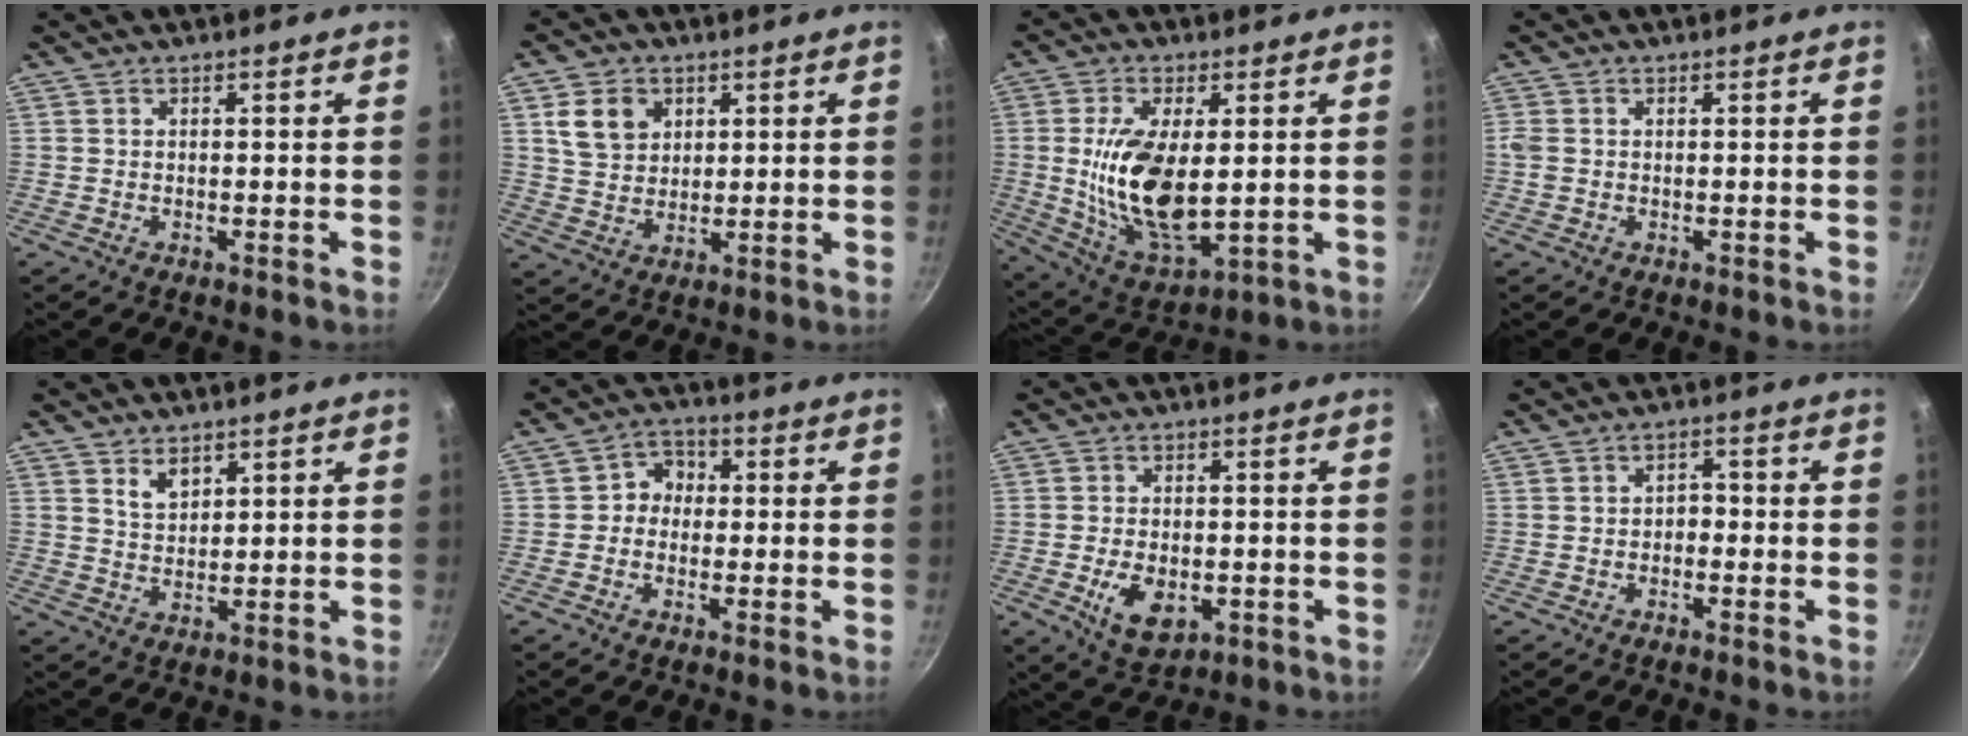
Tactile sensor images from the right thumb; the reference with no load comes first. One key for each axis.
{"total": 8.0, "fx": 3.1, "fy": 6.3, "fz": 3.9, "tx": -0.045, "ty": -0.008, "tz": 0.062}
{"total": 16.3, "fx": 0.7, "fy": 7.8, "fz": 14.2, "tx": -0.260, "ty": -0.021, "tz": 0.028}
{"total": 1.9, "fx": 0.1, "fy": 1.5, "fz": 1.1, "tx": -0.033, "ty": 0.001, "tz": 0.002}
{"total": 3.9, "fx": 2.4, "fy": 2.2, "fz": 2.0, "tx": -0.021, "ty": -0.022, "tz": 0.051}
{"total": 5.0, "fx": -0.2, "fy": 4.3, "fz": 2.6, "tx": -0.016, "ty": 0.020, "tz": -0.015}
{"total": 7.8, "fx": -2.2, "fy": 4.8, "fz": 5.8, "tx": -0.089, "ty": 0.000, "tz": -0.026}
{"total": 2.3, "fx": -0.6, "fy": 1.7, "fz": 1.4, "tx": -0.004, "ty": 0.012, "tz": -0.019}